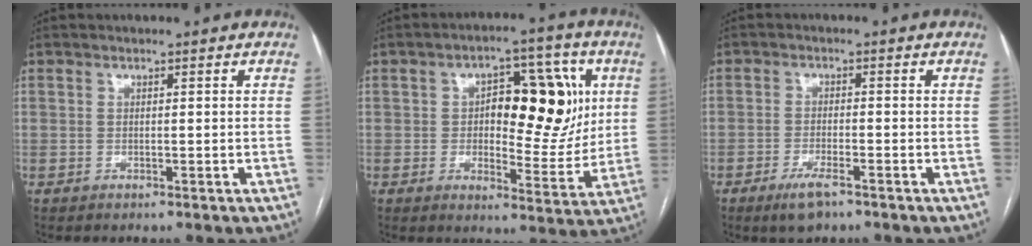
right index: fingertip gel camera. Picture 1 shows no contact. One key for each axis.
{"total": 14.8, "fx": 2.8, "fy": 6.6, "fz": 12.9, "tx": -0.170, "ty": 0.024, "tz": 0.048}
{"total": 4.3, "fx": -2.8, "fy": 1.0, "fz": 3.0, "tx": -0.063, "ty": -0.005, "tz": -0.048}